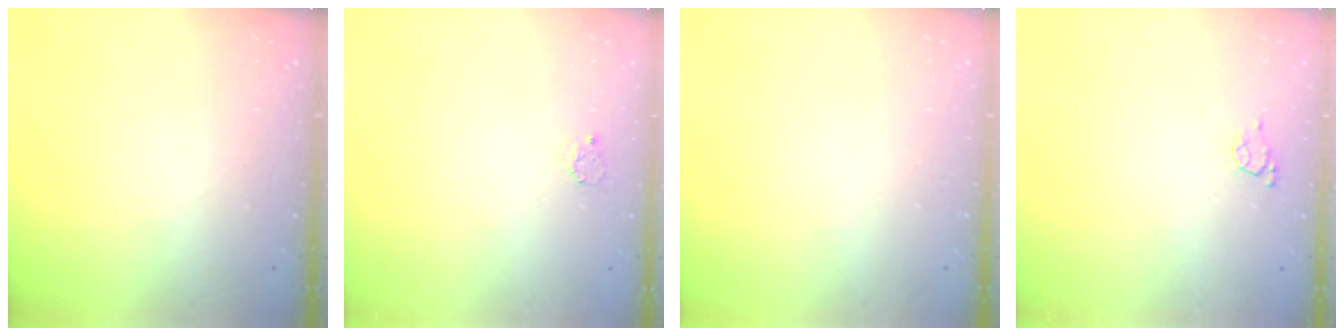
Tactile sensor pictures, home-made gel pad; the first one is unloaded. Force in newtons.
{"total": 2.3, "press": 2.3, "slide": 0.2}
{"total": 0.0}
{"total": 3.9, "press": 3.8, "slide": 0.4}